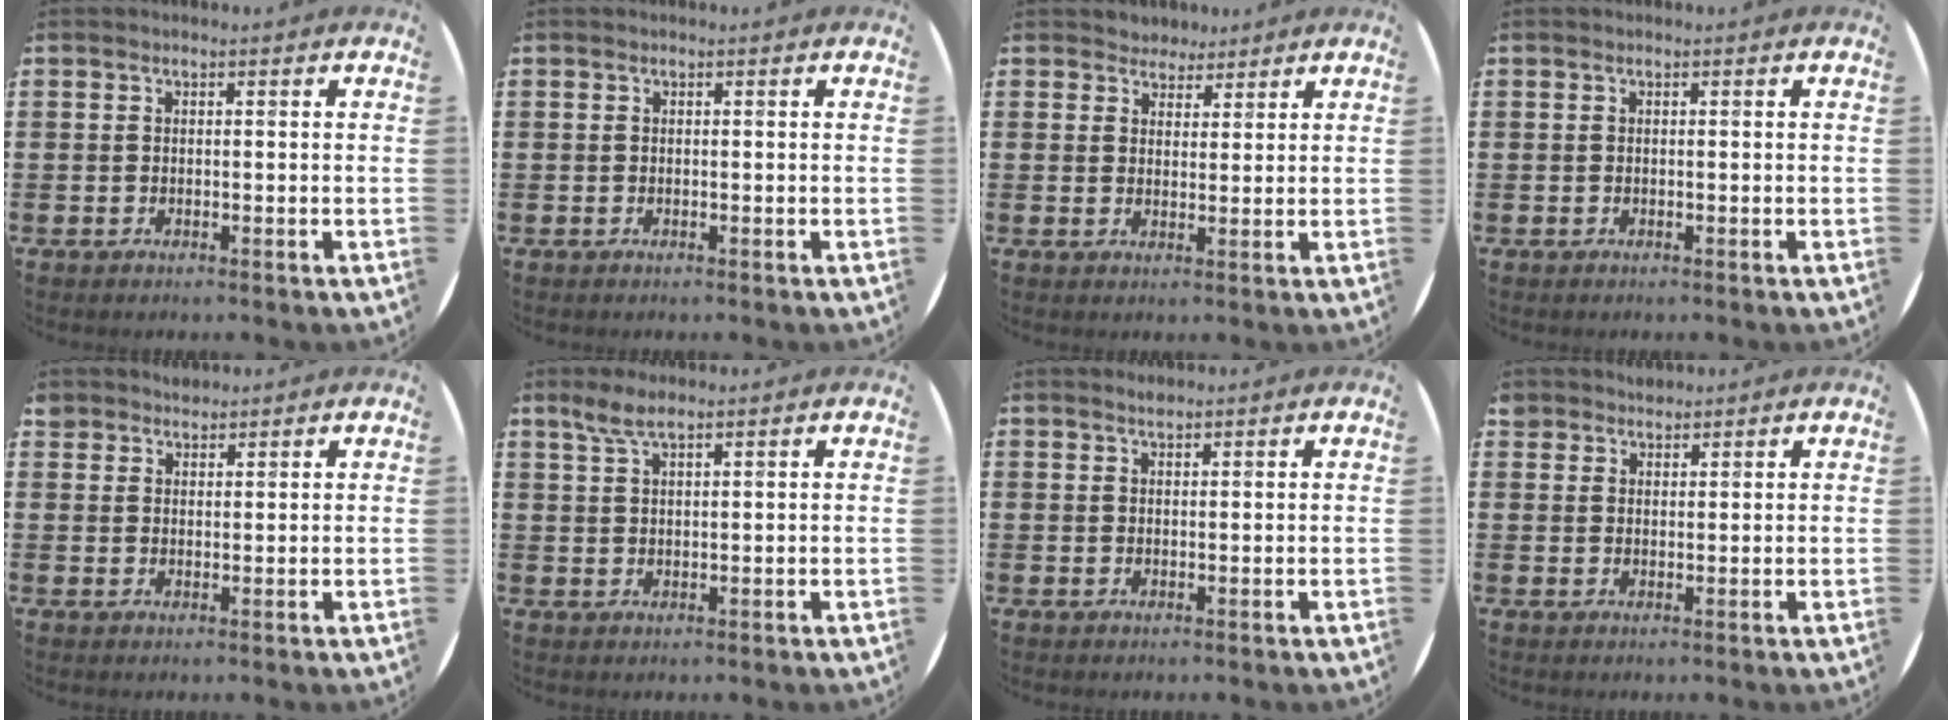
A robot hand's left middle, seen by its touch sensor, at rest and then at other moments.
{"total": 0.0}
{"total": 2.9, "force": [2.6, 1.3, 0.0], "torque": [-0.008, 0.001, 0.048]}
{"total": 0.0}
{"total": 2.0, "force": [1.8, 0.7, -0.2], "torque": [0.000, 0.004, 0.037]}
{"total": 3.4, "force": [2.5, 0.8, 2.1], "torque": [-0.046, 0.003, 0.046]}
{"total": 1.0, "force": [1.0, 0.0, 0.1], "torque": [-0.004, -0.001, 0.020]}
{"total": 2.0, "force": [1.9, 0.7, -0.2], "torque": [0.000, 0.004, 0.038]}